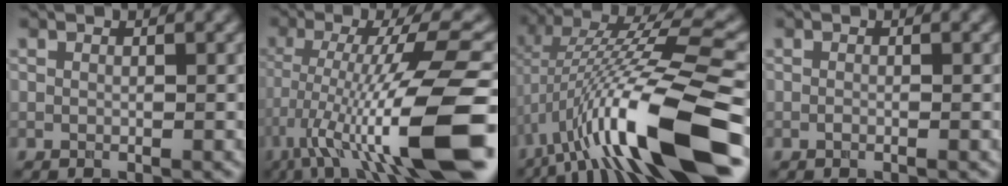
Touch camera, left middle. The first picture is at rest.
{"total": 12.6, "force": [-5.8, 2.0, 11.0], "torque": [-0.193, 0.006, -0.078]}
{"total": 12.3, "force": [-4.3, 2.3, 11.3], "torque": [-0.215, 0.018, -0.058]}
{"total": 0.0}